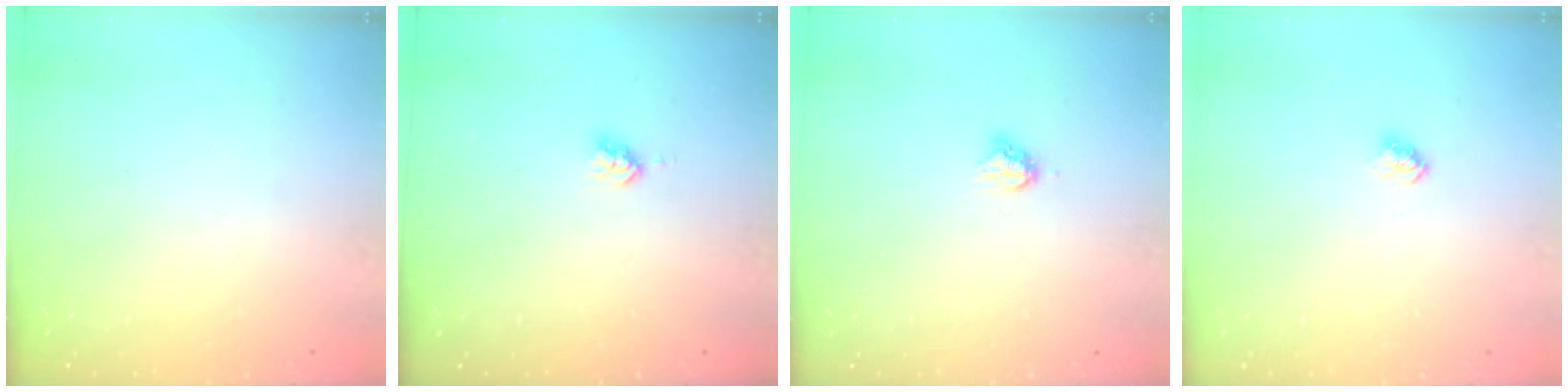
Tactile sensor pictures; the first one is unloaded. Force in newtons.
{"total": 2.8, "press": 2.8, "slide": 0.3}
{"total": 3.8, "press": 3.8, "slide": 0.4}
{"total": 2.3, "press": 2.3, "slide": 0.3}